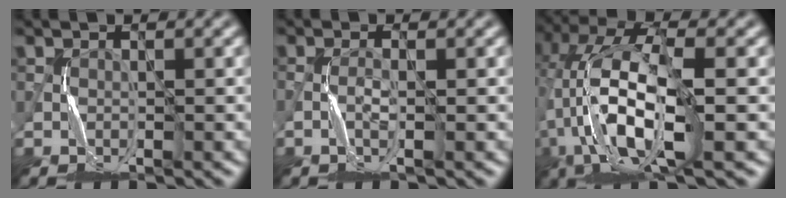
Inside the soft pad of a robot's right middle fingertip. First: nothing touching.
{"total": 1.4, "force": [-0.5, 0.1, 1.3], "torque": [-0.029, 0.005, -0.013]}
{"total": 11.6, "force": [-1.8, 4.4, 10.6], "torque": [-0.219, 0.016, -0.042]}